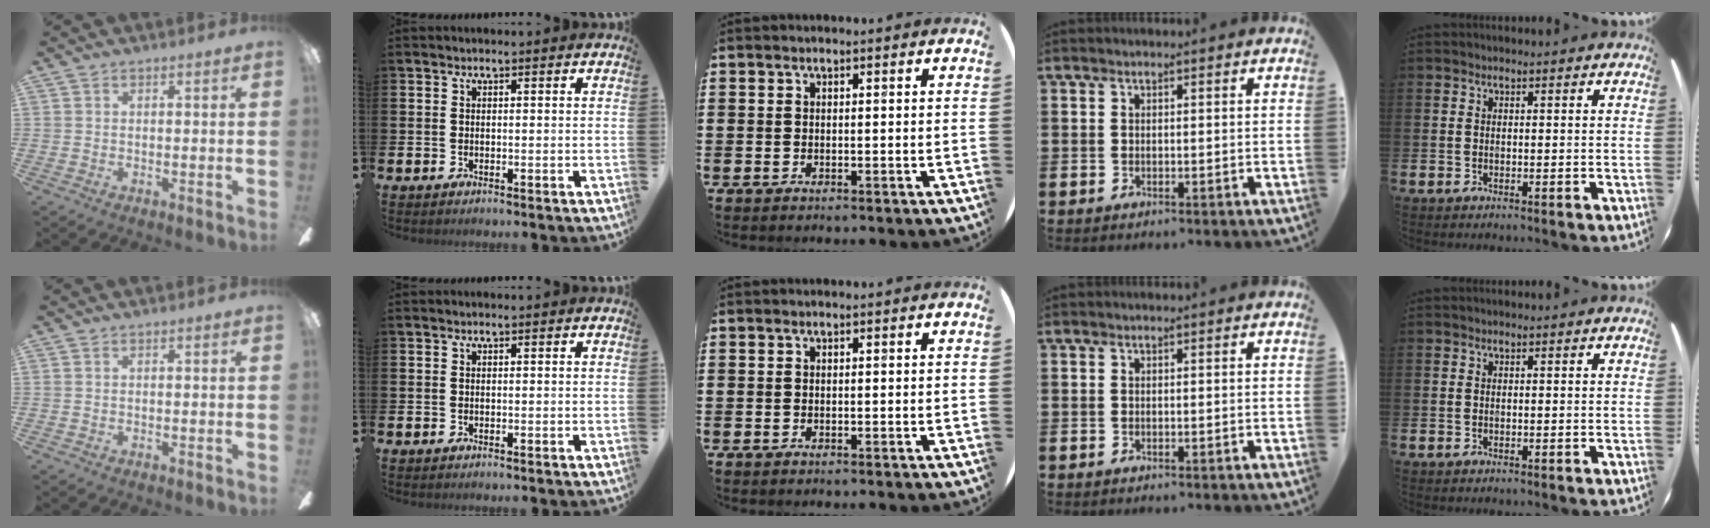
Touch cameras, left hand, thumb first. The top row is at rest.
{}